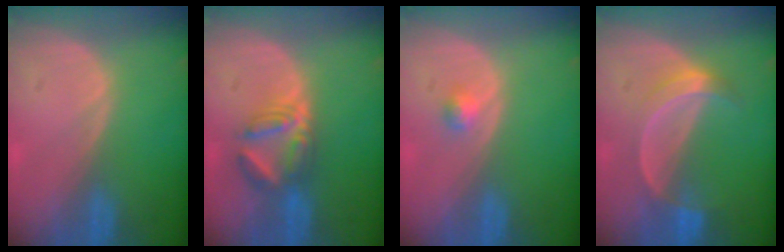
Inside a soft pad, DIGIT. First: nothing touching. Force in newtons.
{"total": 5.8, "press": 5.7, "slide": 1.2}
{"total": 1.7, "press": 1.4, "slide": 0.8}
{"total": 5.0, "press": 4.9, "slide": 0.7}